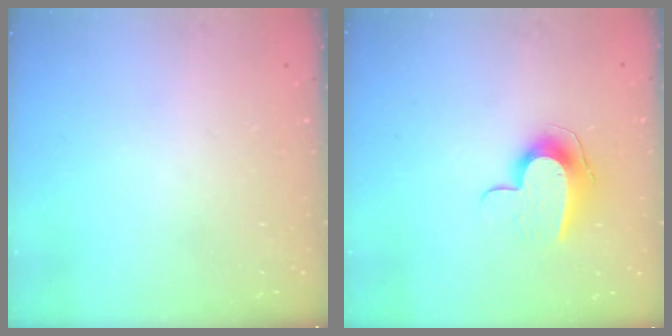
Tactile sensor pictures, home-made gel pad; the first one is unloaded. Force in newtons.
{"total": 9.3, "press": 9.3, "slide": 0.3}